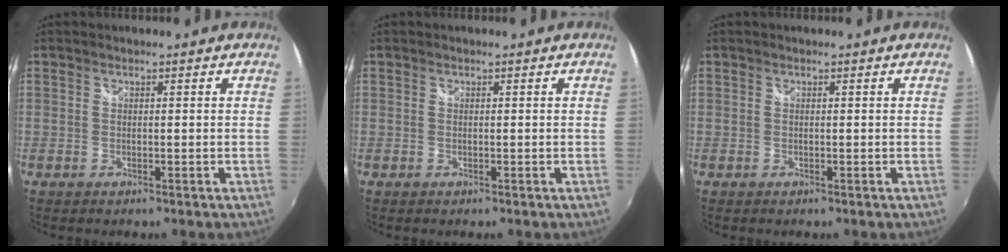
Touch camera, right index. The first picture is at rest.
{"total": 0.0}
{"total": 0.0}